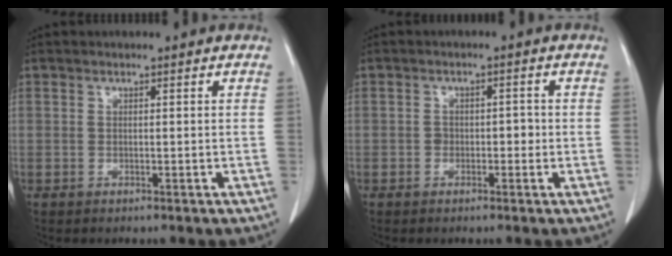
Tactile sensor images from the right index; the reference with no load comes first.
{"total": 2.1, "force": [-0.5, 1.5, 1.4], "torque": [-0.016, 0.010, -0.008]}